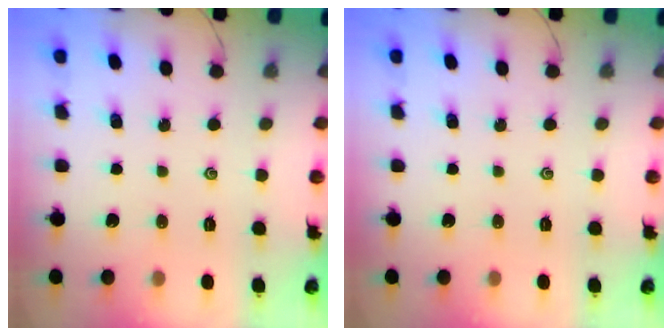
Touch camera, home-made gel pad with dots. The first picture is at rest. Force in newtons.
{"total": 0.0}